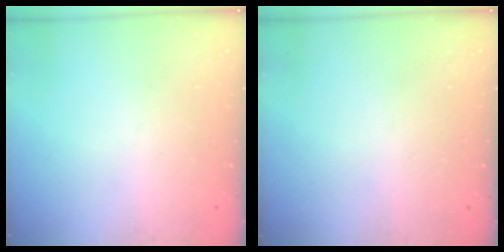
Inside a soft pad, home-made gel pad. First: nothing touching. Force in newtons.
{"total": 2.6, "press": 2.6, "slide": 0.2}